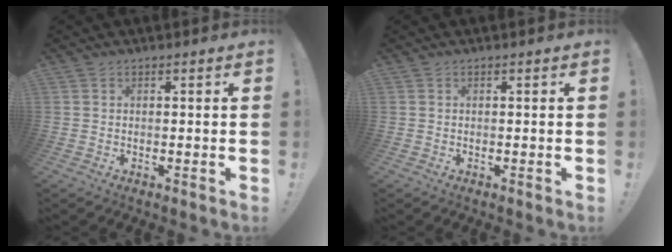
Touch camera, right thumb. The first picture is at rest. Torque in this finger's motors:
{"motor_torque": [0.00, 0.00, -0.04, 0.04, 0.00]}